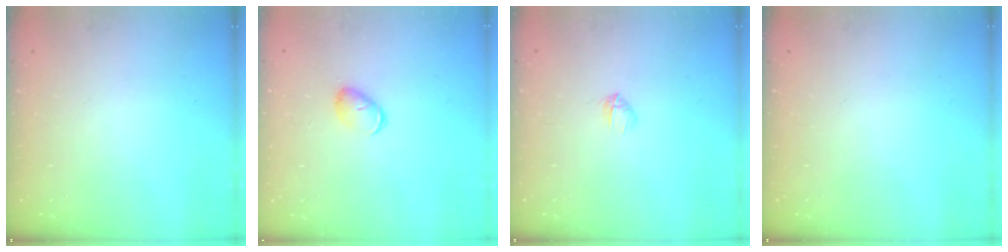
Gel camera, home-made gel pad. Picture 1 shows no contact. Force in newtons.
{"total": 5.8, "press": 5.7, "slide": 0.7}
{"total": 2.8, "press": 2.7, "slide": 0.7}
{"total": 0.0}